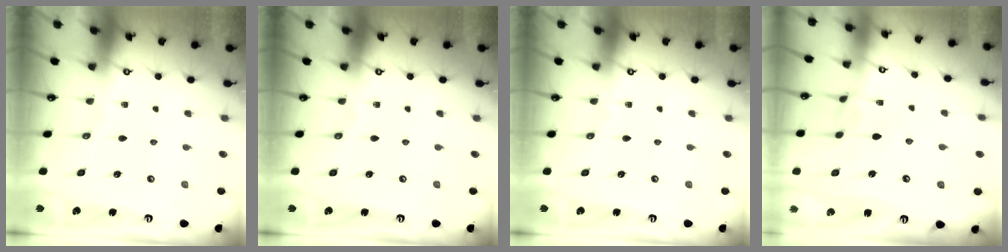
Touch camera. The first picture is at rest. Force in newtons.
{"total": 0.0}
{"total": 0.0}
{"total": 3.0, "press": 3.0, "slide": 0.2}